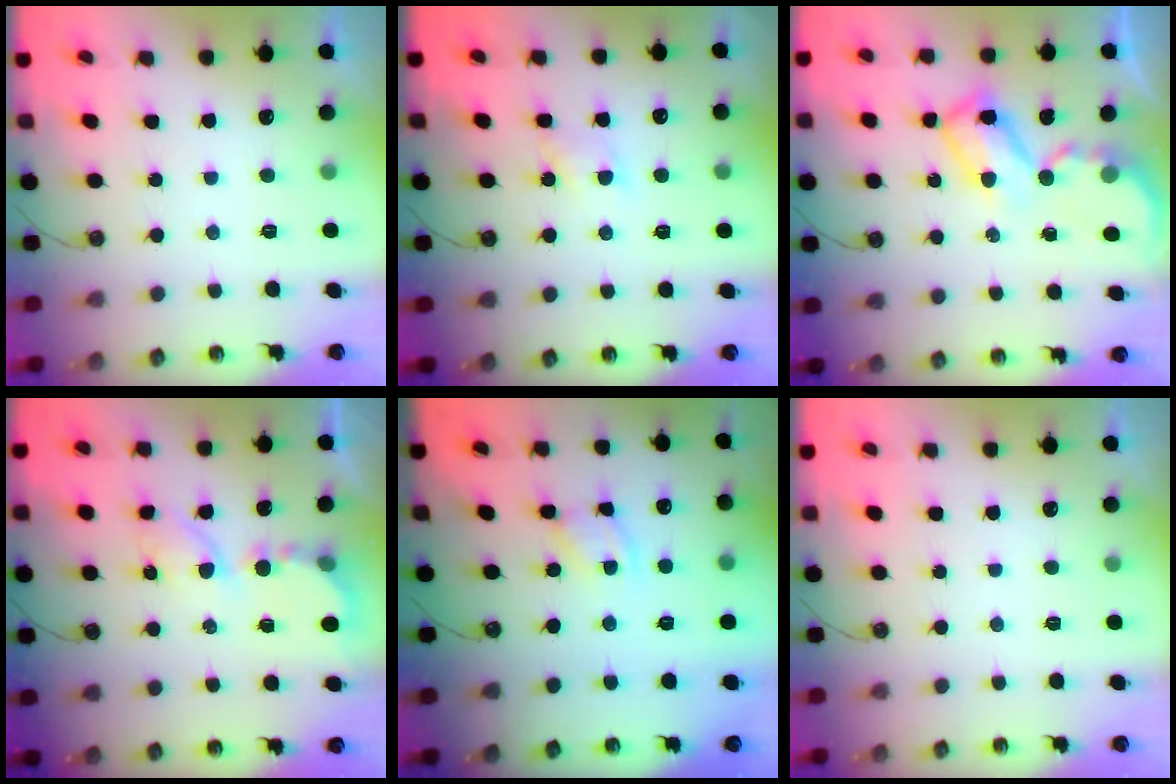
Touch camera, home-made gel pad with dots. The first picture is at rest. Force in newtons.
{"total": 5.6, "press": 5.6, "slide": 0.8}
{"total": 8.9, "press": 8.9, "slide": 0.7}
{"total": 6.2, "press": 6.2, "slide": 0.6}
{"total": 4.1, "press": 4.1, "slide": 0.2}
{"total": 0.0}